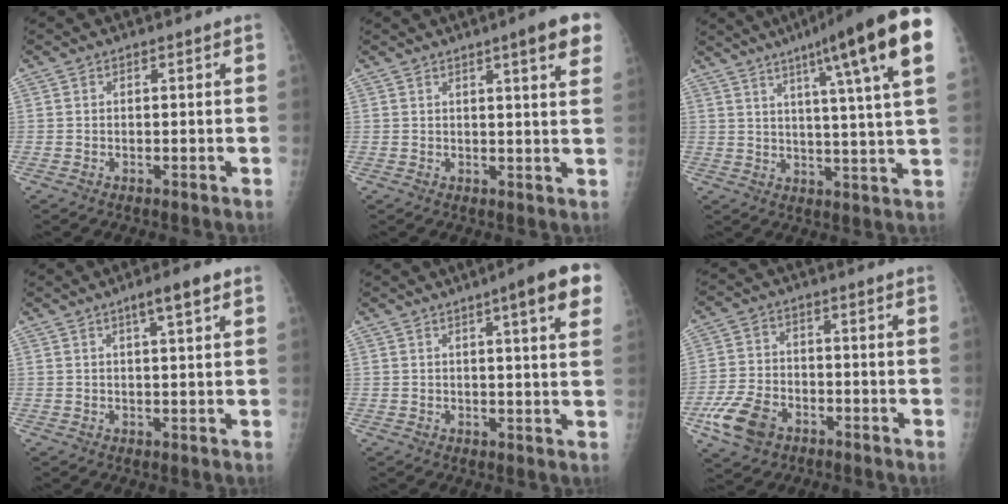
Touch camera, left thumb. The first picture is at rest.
{"total": 8.1, "force": [4.4, 0.9, 6.7], "torque": [-0.077, -0.014, 0.051]}
{"total": 20.5, "force": [10.5, 1.5, 17.6], "torque": [-0.248, -0.020, 0.132]}
{"total": 4.8, "force": [2.5, 0.7, 4.1], "torque": [-0.061, -0.002, 0.038]}
{"total": 10.5, "force": [5.1, 1.3, 9.0], "torque": [-0.107, -0.010, 0.058]}
{"total": 9.3, "force": [-4.6, 6.3, 5.0], "torque": [-0.096, 0.015, -0.083]}